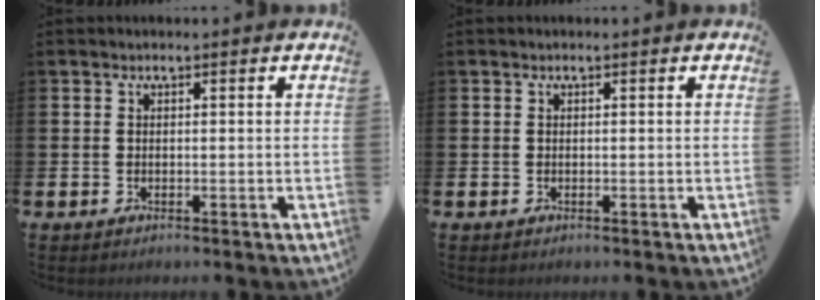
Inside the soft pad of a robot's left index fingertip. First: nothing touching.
{"total": 0.0}